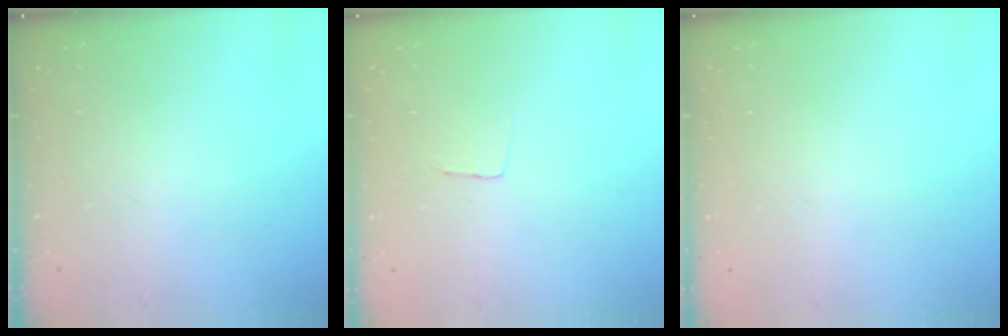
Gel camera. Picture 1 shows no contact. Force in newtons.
{"total": 3.2, "press": 3.2, "slide": 0.2}
{"total": 0.0}